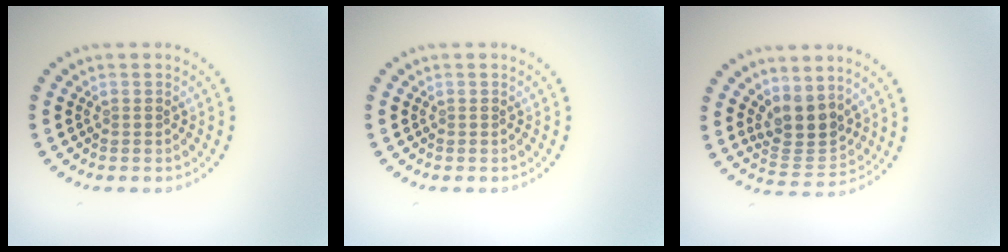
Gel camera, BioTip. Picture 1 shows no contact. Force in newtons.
{"total": 0.0}
{"total": 4.0, "press": 3.3, "slide": 2.2}